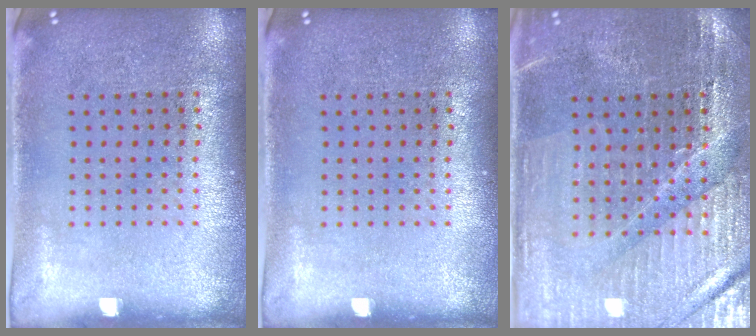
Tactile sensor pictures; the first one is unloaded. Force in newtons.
{"total": 0.0}
{"total": 3.1, "press": 3.1, "slide": 0.5}